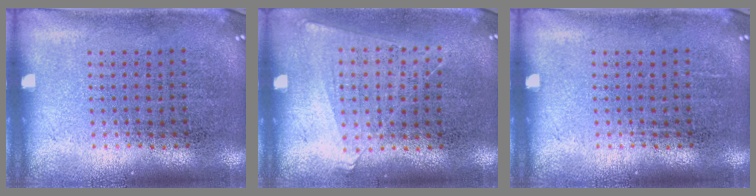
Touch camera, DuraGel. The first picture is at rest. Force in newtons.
{"total": 1.0, "press": 0.9, "slide": 0.4}
{"total": 0.0}